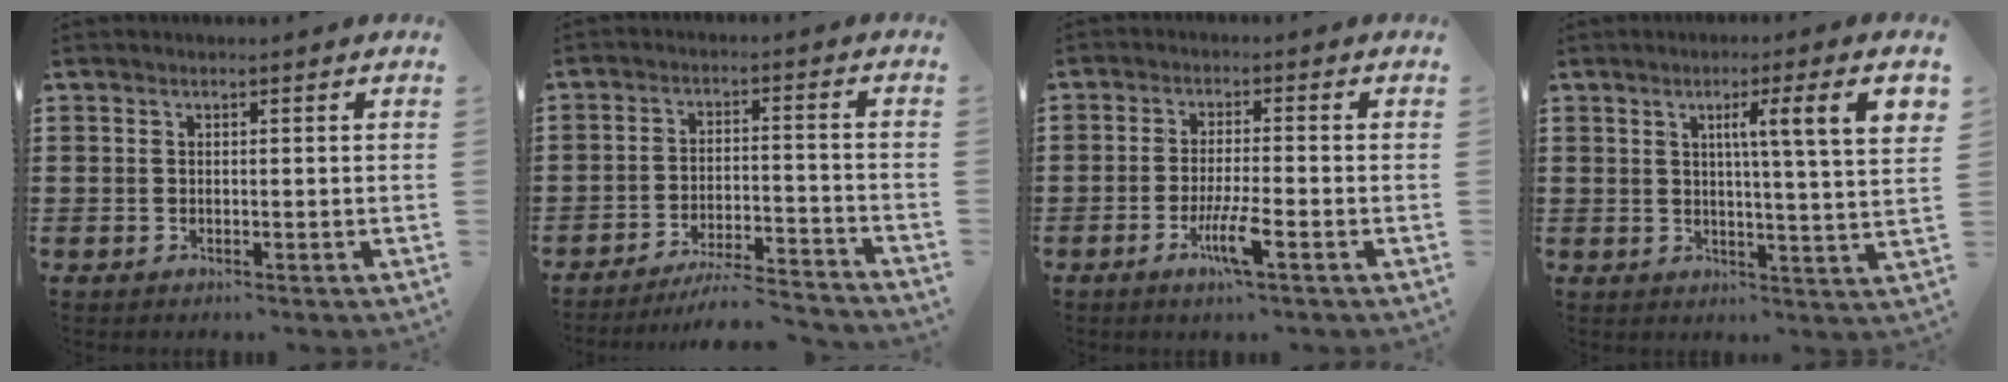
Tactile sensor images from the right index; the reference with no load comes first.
{"total": 6.0, "force": [-5.7, 0.2, 2.1], "torque": [-0.040, -0.005, -0.109]}
{"total": 5.5, "force": [-2.6, 0.4, 4.8], "torque": [-0.090, -0.014, -0.047]}
{"total": 7.7, "force": [3.0, 0.0, 7.1], "torque": [-0.118, -0.010, 0.041]}